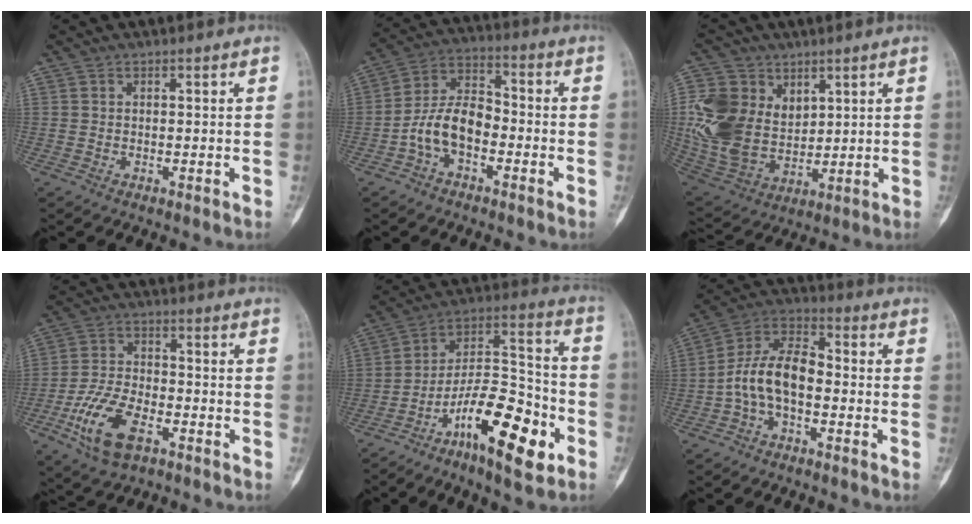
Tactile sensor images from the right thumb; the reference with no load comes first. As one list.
[{"total": 9.9, "force": [-3.4, 5.8, 7.3], "torque": [-0.128, 0.042, -0.074]}, {"total": 16.0, "force": [4.3, 12.0, 9.6], "torque": [-0.189, -0.022, 0.101]}, {"total": 12.2, "force": [-5.6, 6.2, 8.9], "torque": [-0.176, 0.017, -0.104]}, {"total": 19.1, "force": [-9.1, 6.7, 15.4], "torque": [-0.242, 0.072, -0.152]}, {"total": 11.1, "force": [-2.3, 6.2, 8.9], "torque": [-0.157, 0.043, -0.054]}]